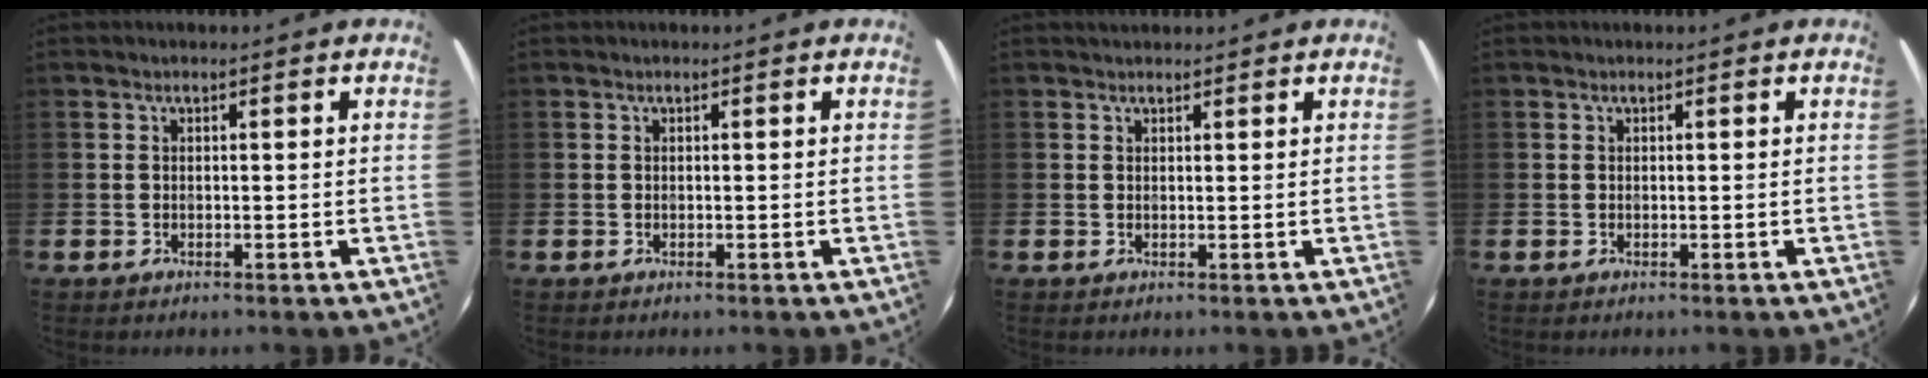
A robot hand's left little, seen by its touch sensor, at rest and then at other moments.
{"total": 0.0}
{"total": 0.8, "force": [0.8, 0.3, -0.1], "torque": [0.001, 0.004, 0.015]}
{"total": 0.0}